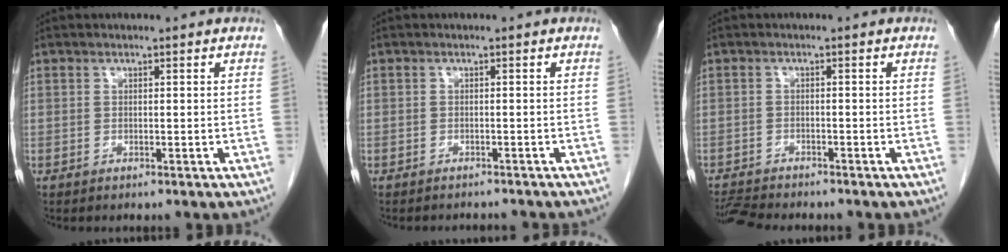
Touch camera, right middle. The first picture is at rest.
{"total": 3.4, "force": [-3.1, 1.4, 0.2], "torque": [0.000, 0.000, -0.043]}
{"total": 4.9, "force": [-4.8, 0.3, 1.2], "torque": [-0.018, -0.015, -0.078]}